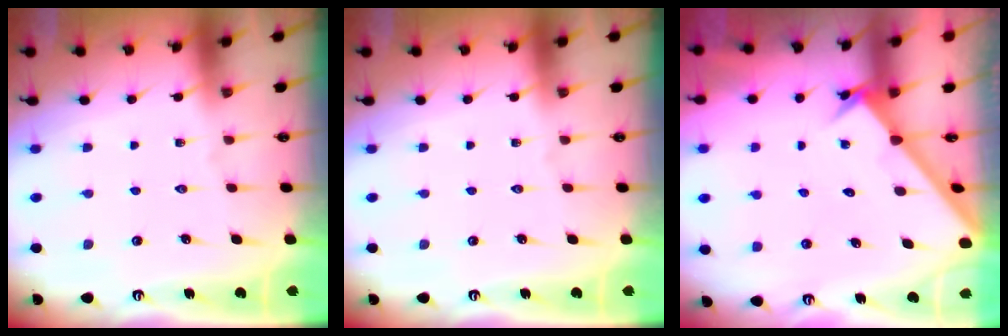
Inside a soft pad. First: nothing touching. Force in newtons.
{"total": 0.0}
{"total": 2.3, "press": 2.2, "slide": 0.2}